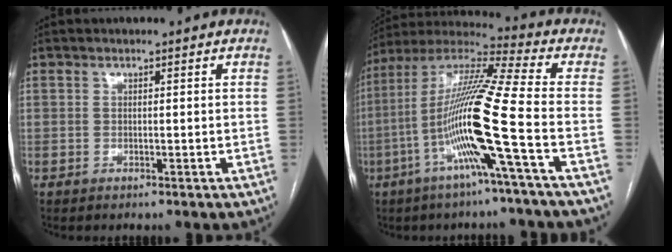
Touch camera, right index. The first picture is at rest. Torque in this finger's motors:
{"motor_torque": [2.14, 0.00, 1.05, 0.21]}